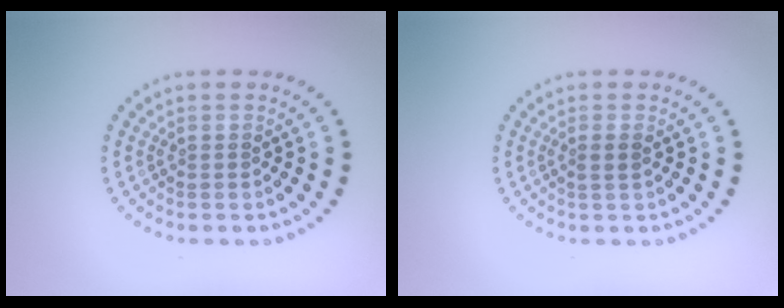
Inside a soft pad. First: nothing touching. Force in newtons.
{"total": 1.0, "press": 0.8, "slide": 0.5}